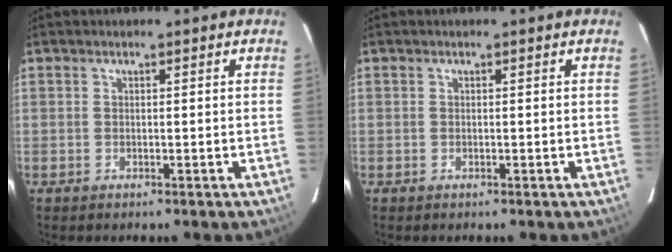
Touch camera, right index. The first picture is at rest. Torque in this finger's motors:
{"motor_torque": [-0.02, -0.01, 0.01, 0.00]}